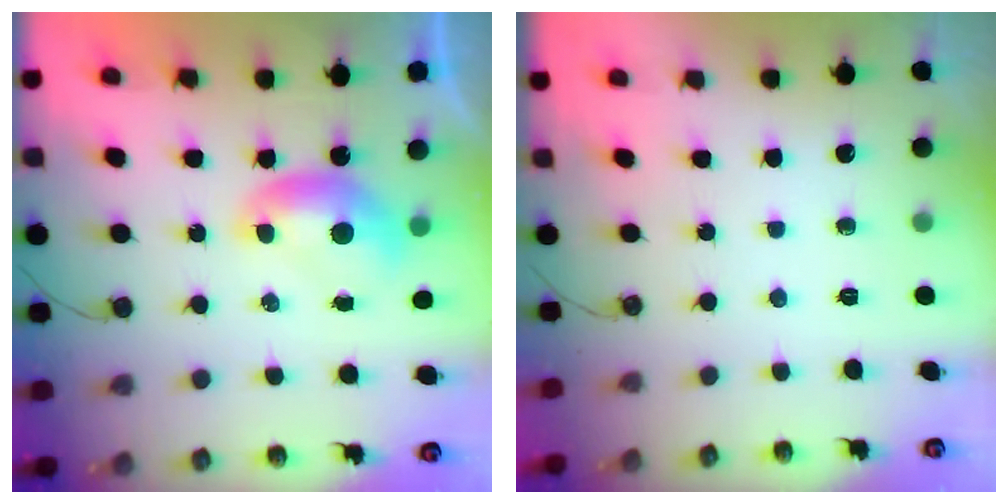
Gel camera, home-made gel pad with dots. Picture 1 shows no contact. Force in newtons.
{"total": 0.0}